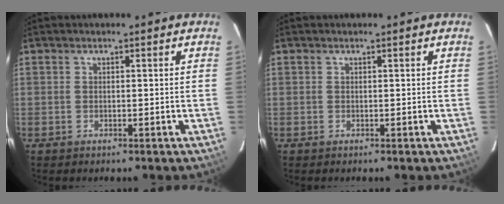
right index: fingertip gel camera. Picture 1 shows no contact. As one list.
[{"total": 0.0}]